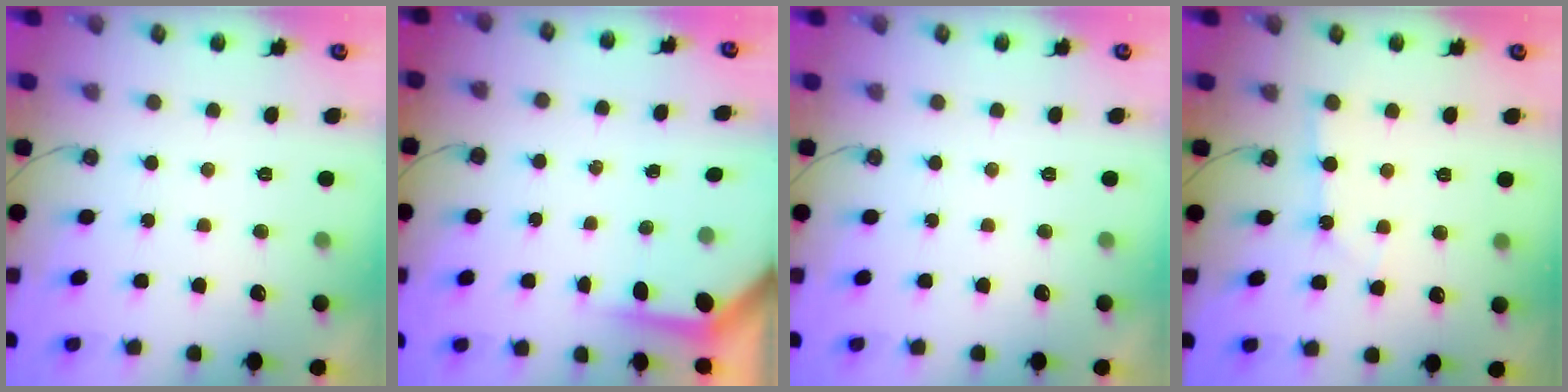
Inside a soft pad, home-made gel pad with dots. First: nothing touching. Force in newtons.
{"total": 3.7, "press": 3.7, "slide": 0.4}
{"total": 0.0}
{"total": 2.0, "press": 2.0, "slide": 0.3}